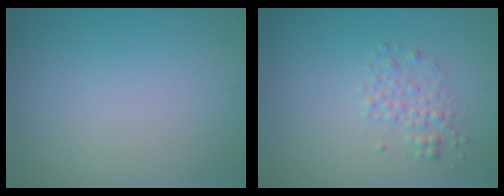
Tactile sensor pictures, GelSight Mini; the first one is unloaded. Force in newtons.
{"total": 1.7, "press": 1.7, "slide": 0.0}